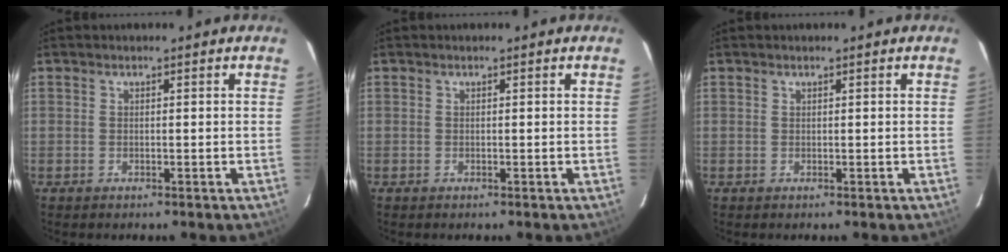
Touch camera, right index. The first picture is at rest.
{"total": 0.0}
{"total": 0.0}